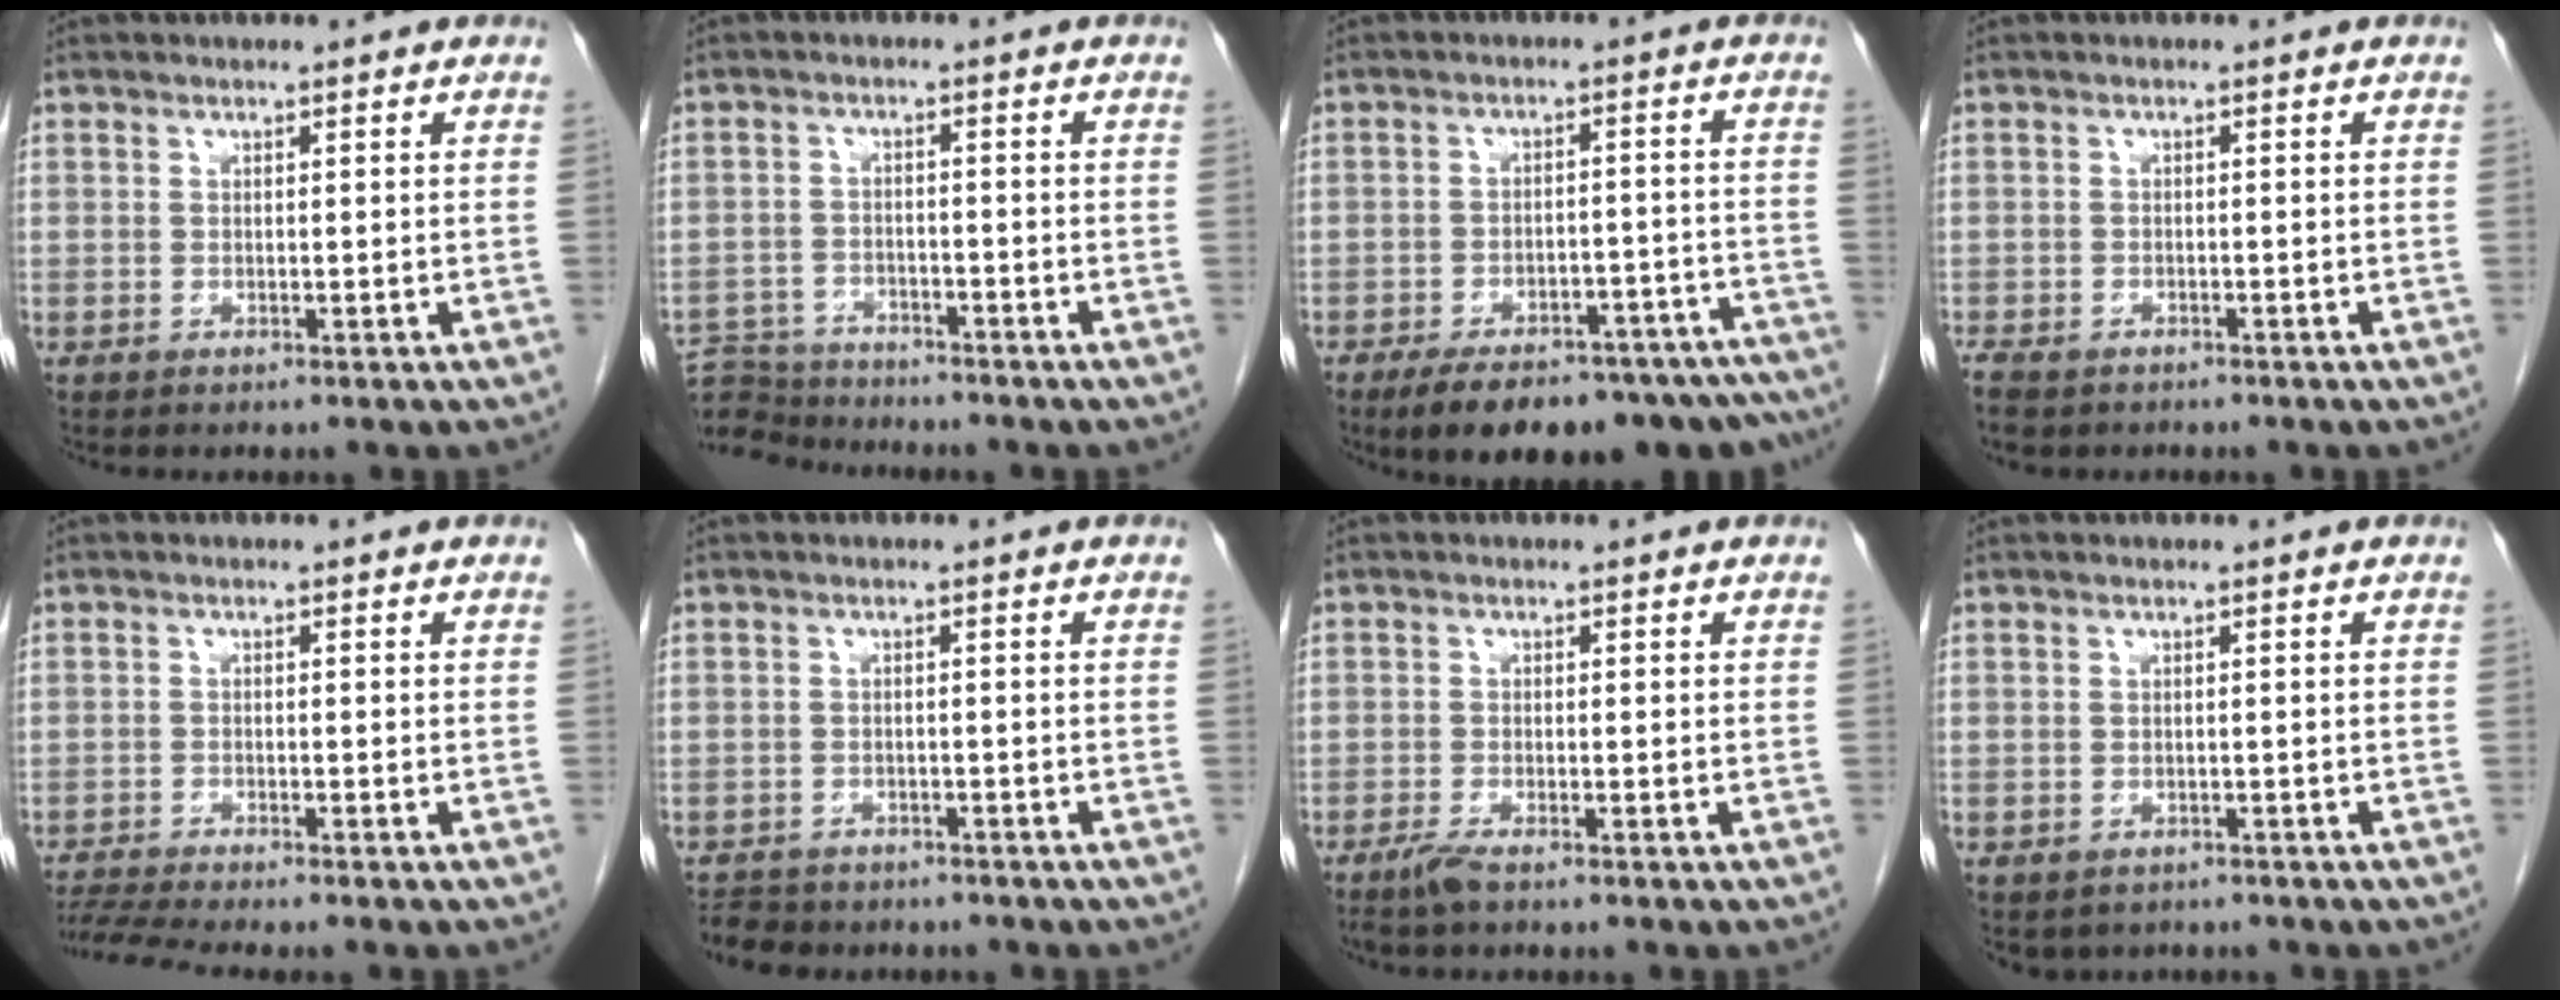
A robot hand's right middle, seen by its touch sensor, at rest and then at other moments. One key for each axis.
{"total": 8.1, "fx": -8.0, "fy": 1.5, "fz": 0.5, "tx": -0.008, "ty": 0.003, "tz": -0.139}
{"total": 18.4, "fx": -14.9, "fy": 6.6, "fz": 8.5, "tx": -0.085, "ty": 0.013, "tz": -0.192}
{"total": 4.9, "fx": -3.8, "fy": 2.2, "fz": 2.1, "tx": -0.037, "ty": -0.010, "tz": -0.057}
{"total": 5.9, "fx": -5.3, "fy": -1.2, "fz": 2.2, "tx": -0.043, "ty": -0.019, "tz": -0.092}
{"total": 5.5, "fx": -4.8, "fy": 2.5, "fz": 1.1, "tx": -0.023, "ty": -0.006, "tz": -0.070}
{"total": 2.2, "fx": -1.7, "fy": 0.1, "fz": 1.4, "tx": -0.036, "ty": -0.005, "tz": -0.034}
{"total": 3.0, "fx": -2.3, "fy": 1.9, "fz": 0.5, "tx": -0.007, "ty": 0.000, "tz": -0.029}